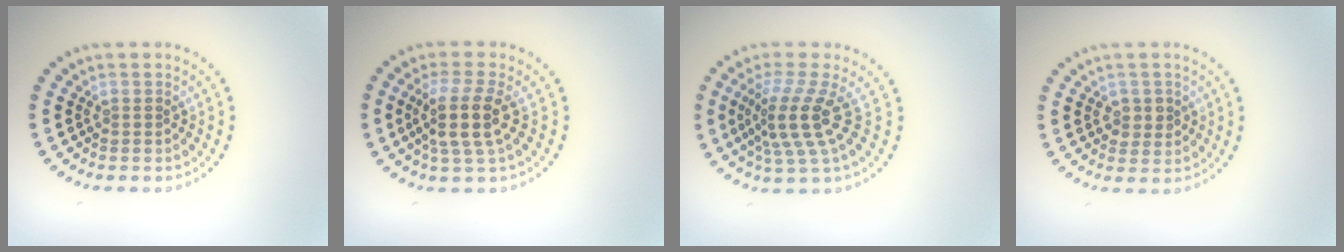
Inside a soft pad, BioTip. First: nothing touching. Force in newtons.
{"total": 3.9, "press": 3.2, "slide": 2.1}
{"total": 4.3, "press": 3.1, "slide": 3.0}
{"total": 1.8, "press": 1.8, "slide": 0.2}